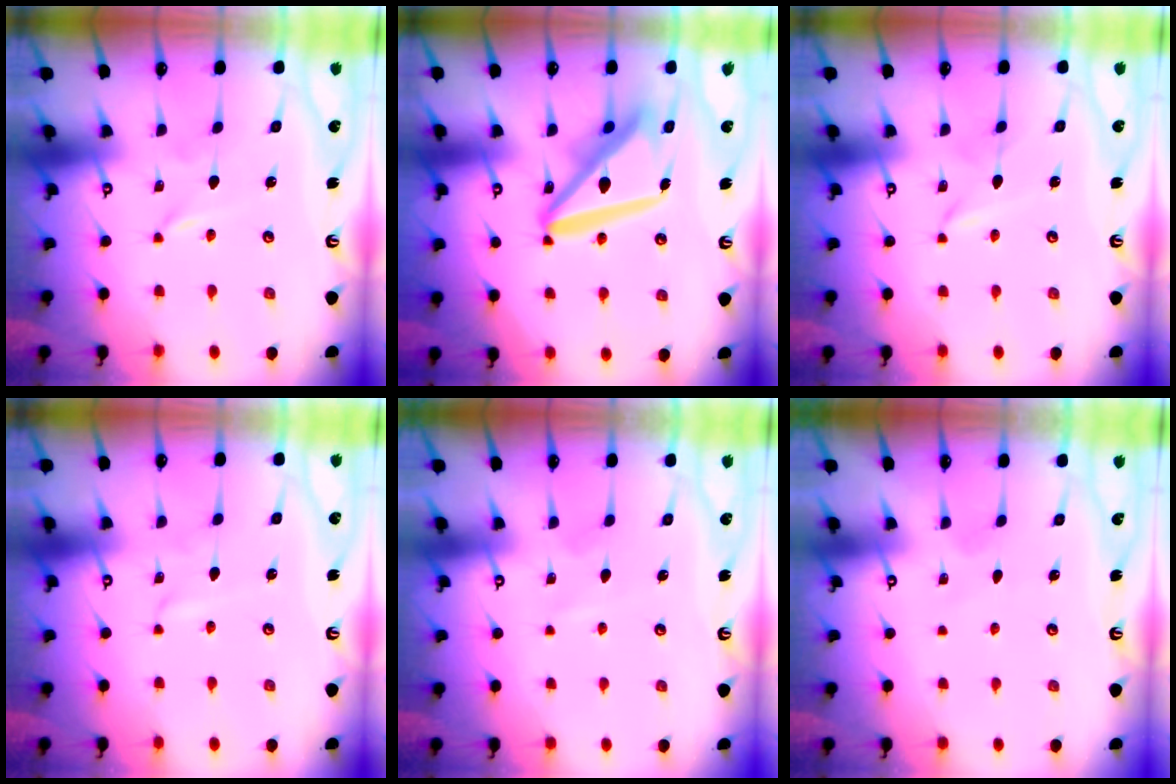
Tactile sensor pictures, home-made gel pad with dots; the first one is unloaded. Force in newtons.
{"total": 17.9, "press": 17.8, "slide": 2.2}
{"total": 1.5, "press": 1.5, "slide": 0.3}
{"total": 1.2, "press": 1.2, "slide": 0.1}
{"total": 3.0, "press": 3.0, "slide": 0.3}
{"total": 2.6, "press": 2.6, "slide": 0.3}